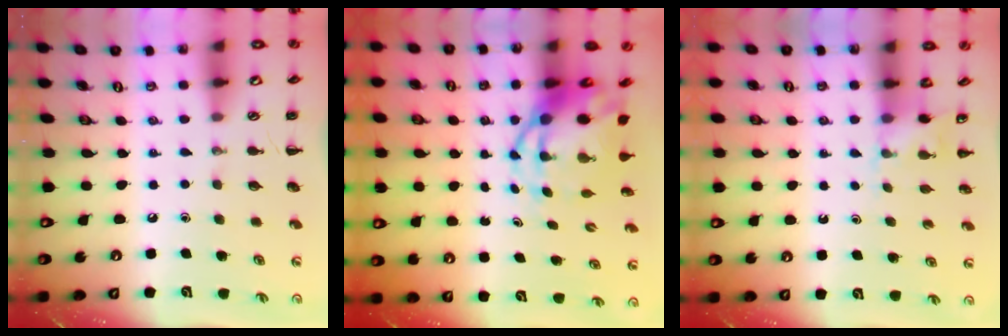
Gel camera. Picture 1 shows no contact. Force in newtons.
{"total": 8.0, "press": 7.7, "slide": 2.1}
{"total": 3.7, "press": 3.5, "slide": 1.1}